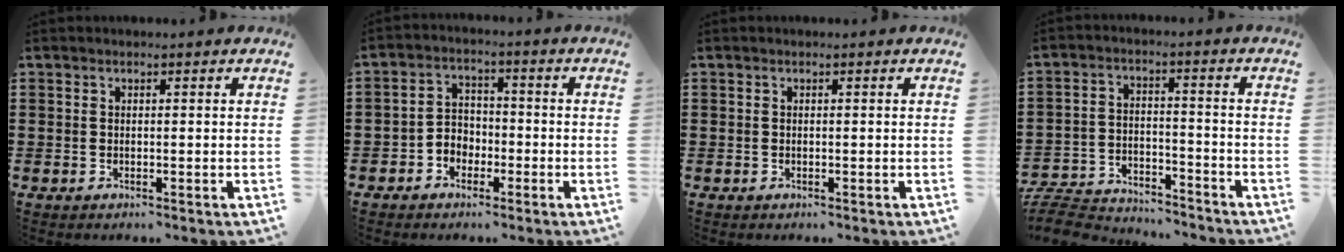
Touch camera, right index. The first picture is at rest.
{"total": 3.4, "force": [-2.1, 2.5, 0.7], "torque": [-0.023, 0.009, -0.047]}
{"total": 0.0}
{"total": 7.0, "force": [-6.8, 1.1, 1.3], "torque": [-0.039, 0.008, -0.138]}